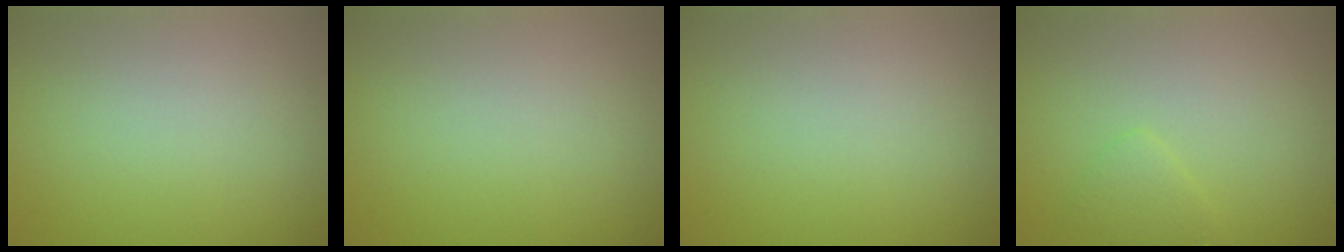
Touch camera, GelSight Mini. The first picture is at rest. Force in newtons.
{"total": 0.0}
{"total": 0.0}
{"total": 1.3, "press": 1.3, "slide": 0.1}